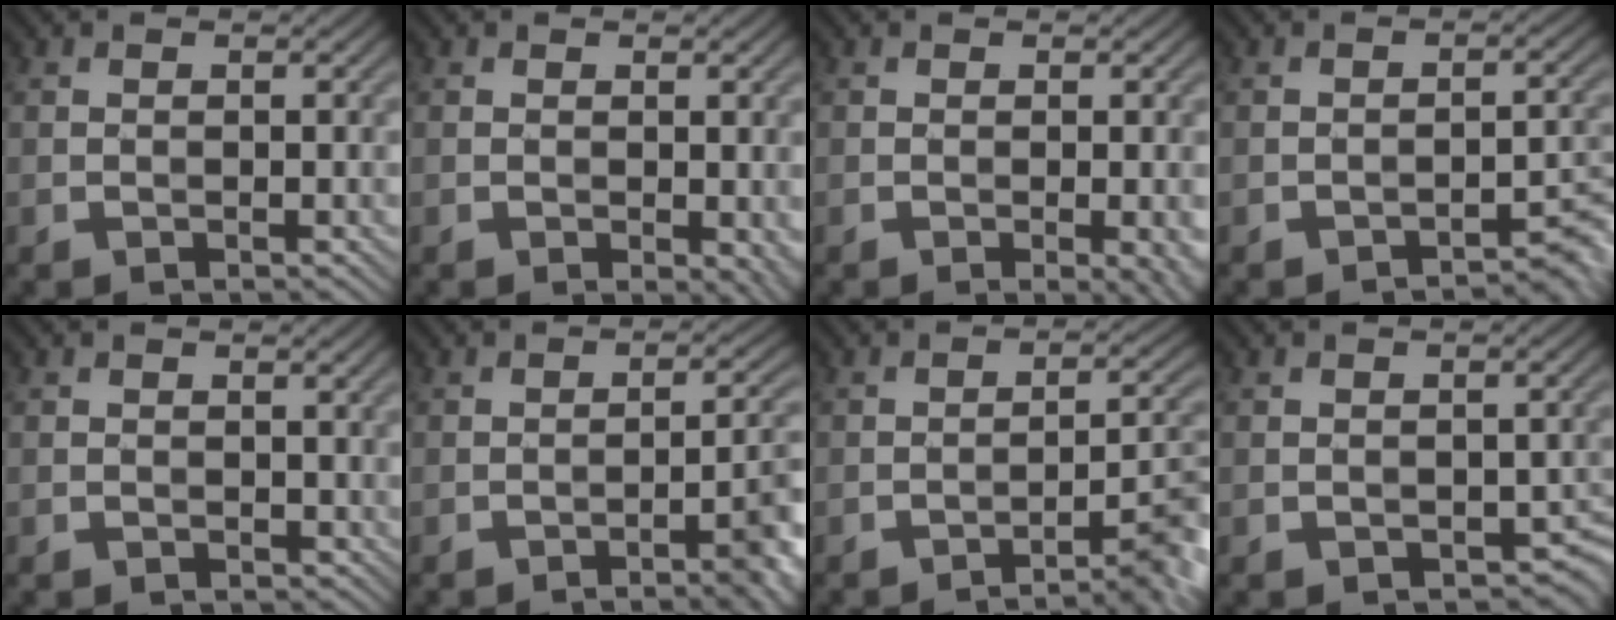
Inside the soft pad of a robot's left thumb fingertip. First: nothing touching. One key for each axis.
{"total": 2.2, "fx": -0.3, "fy": 1.2, "fz": 1.8, "tx": -0.023, "ty": -0.003, "tz": -0.003}
{"total": 1.9, "fx": -0.6, "fy": 0.3, "fz": 1.8, "tx": -0.026, "ty": -0.004, "tz": -0.009}
{"total": 2.6, "fx": -2.2, "fy": 0.4, "fz": 1.2, "tx": -0.016, "ty": 0.011, "tz": -0.031}
{"total": 0.9, "fx": 0.4, "fy": 0.7, "fz": 0.3, "tx": -0.009, "ty": -0.002, "tz": 0.007}
{"total": 5.3, "fx": -2.6, "fy": 0.9, "fz": 4.5, "tx": -0.053, "ty": 0.010, "tz": -0.041}
{"total": 4.4, "fx": -3.0, "fy": 0.3, "fz": 3.1, "tx": -0.043, "ty": 0.019, "tz": -0.051}
{"total": 2.2, "fx": -0.8, "fy": 1.6, "fz": 1.4, "tx": -0.029, "ty": -0.013, "tz": -0.007}